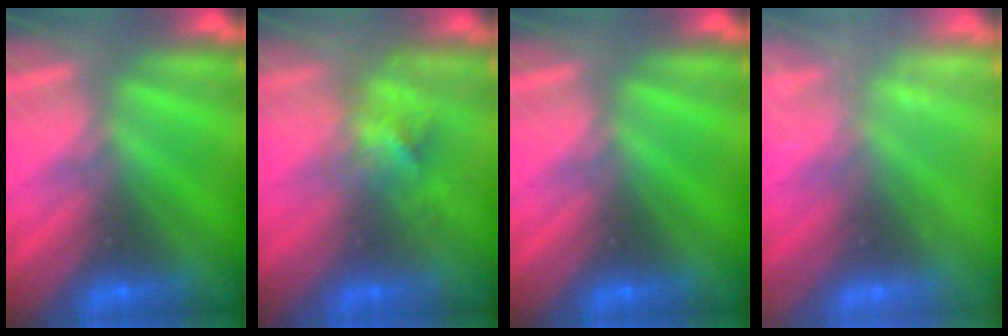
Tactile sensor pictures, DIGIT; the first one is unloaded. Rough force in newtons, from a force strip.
{"total": 2.9}
{"total": 0.0}
{"total": 2.2}